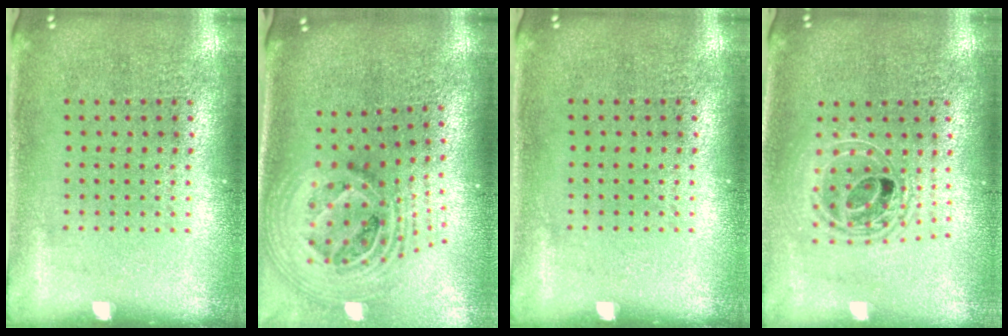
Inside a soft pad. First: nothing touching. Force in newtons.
{"total": 2.8, "press": 1.9, "slide": 2.0}
{"total": 0.0}
{"total": 1.6, "press": 1.4, "slide": 0.8}